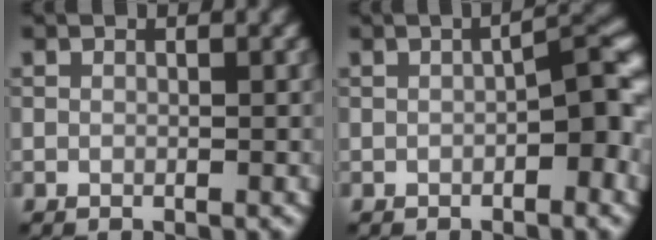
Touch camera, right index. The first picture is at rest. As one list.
[{"total": 3.7, "force": [-0.9, 1.1, 3.4], "torque": [-0.045, 0.016, -0.015]}]